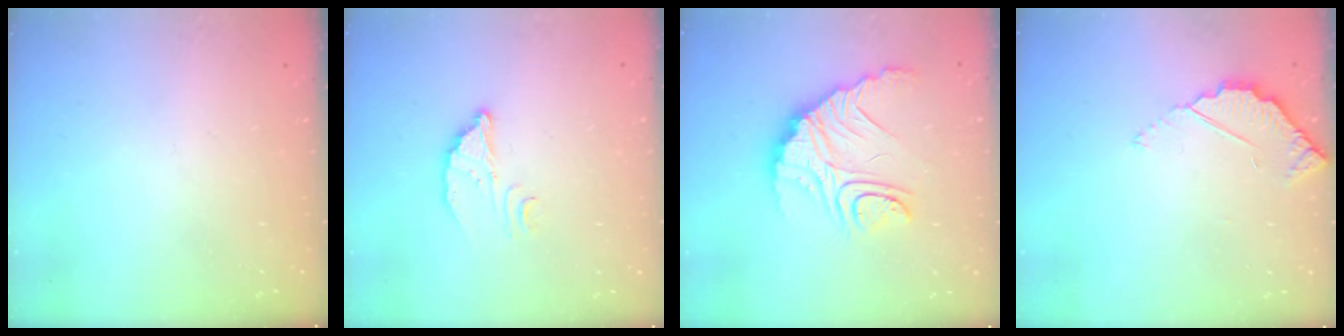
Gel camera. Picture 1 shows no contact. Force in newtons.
{"total": 4.1, "press": 4.1, "slide": 0.1}
{"total": 16.2, "press": 16.2, "slide": 1.4}
{"total": 3.0, "press": 3.0, "slide": 0.3}